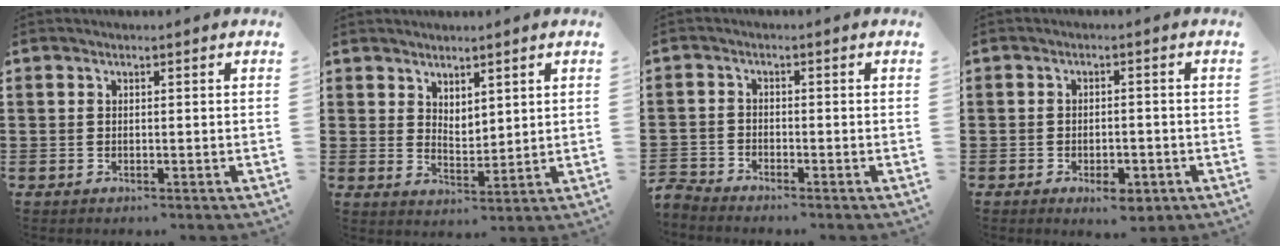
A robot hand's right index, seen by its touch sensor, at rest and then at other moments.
{"total": 2.8, "force": [2.7, 0.8, 0.1], "torque": [-0.010, -0.003, 0.052]}
{"total": 2.4, "force": [-2.4, 0.2, -0.1], "torque": [-0.011, -0.002, -0.056]}
{"total": 3.2, "force": [-2.0, 1.4, 2.1], "torque": [-0.036, 0.002, -0.037]}